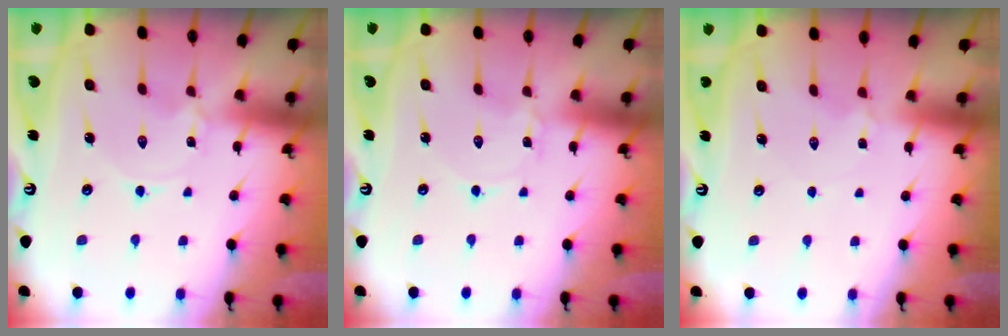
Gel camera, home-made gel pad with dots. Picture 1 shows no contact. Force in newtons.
{"total": 0.8, "press": 0.8, "slide": 0.1}
{"total": 2.7, "press": 2.6, "slide": 0.5}